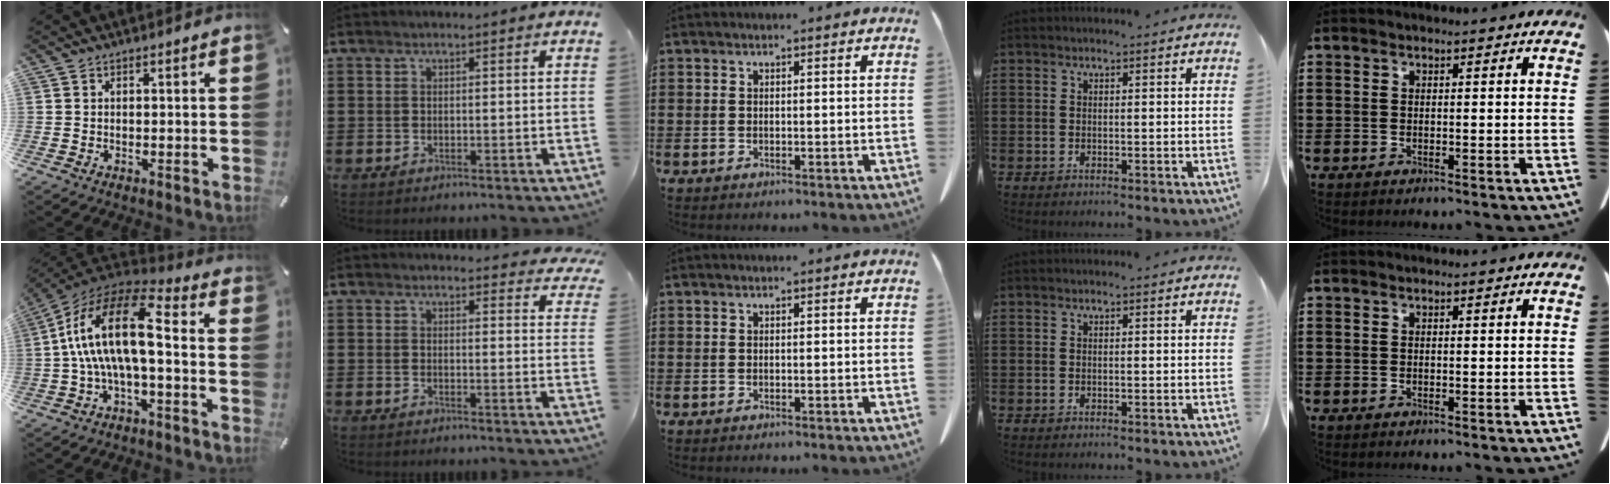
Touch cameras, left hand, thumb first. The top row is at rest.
{"thumb": {"total": 18.5, "force": [0.2, 7.8, 16.8], "torque": [-0.329, 0.007, 0.000]}, "index": {"total": 2.9, "force": [2.8, 0.2, 0.5], "torque": [-0.011, -0.011, 0.051]}}